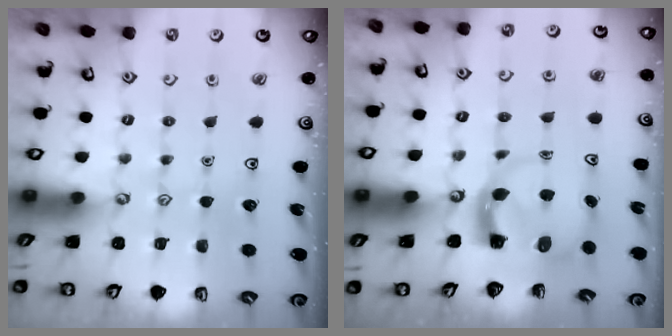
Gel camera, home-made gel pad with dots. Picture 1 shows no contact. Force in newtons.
{"total": 3.6, "press": 3.5, "slide": 0.5}